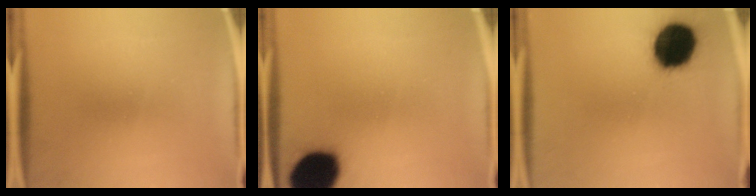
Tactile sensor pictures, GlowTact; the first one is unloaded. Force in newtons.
{"total": 18.7}
{"total": 16.0}